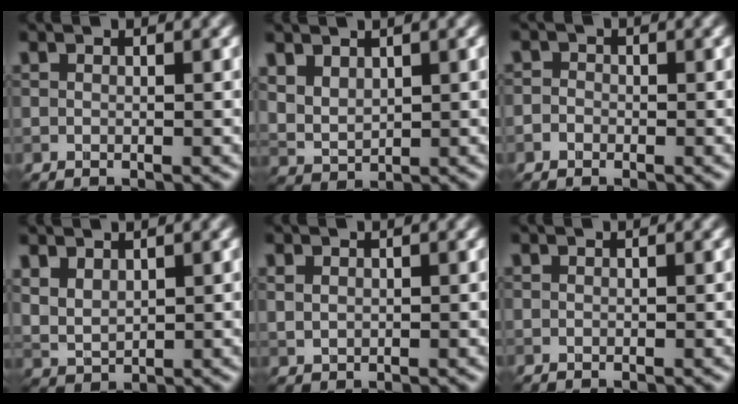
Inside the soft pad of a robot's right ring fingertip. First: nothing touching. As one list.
[{"total": 3.0, "force": [1.5, 2.0, 1.6], "torque": [-0.042, -0.003, 0.037]}, {"total": 1.1, "force": [-0.4, 1.0, 0.3], "torque": [0.004, 0.001, -0.015]}, {"total": 2.7, "force": [1.5, 1.6, 1.4], "torque": [-0.038, -0.002, 0.038]}, {"total": 1.2, "force": [0.4, 1.0, 0.7], "torque": [-0.014, -0.001, 0.012]}, {"total": 0.0}]